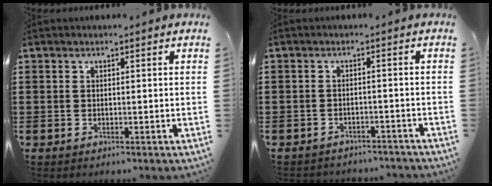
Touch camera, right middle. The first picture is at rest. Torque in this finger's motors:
{"motor_torque": [0.18, -0.04, 0.06, 0.05]}